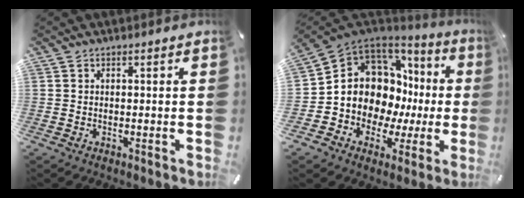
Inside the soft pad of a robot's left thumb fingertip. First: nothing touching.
{"total": 12.2, "force": [1.6, 10.4, 6.1], "torque": [-0.107, -0.039, 0.039]}